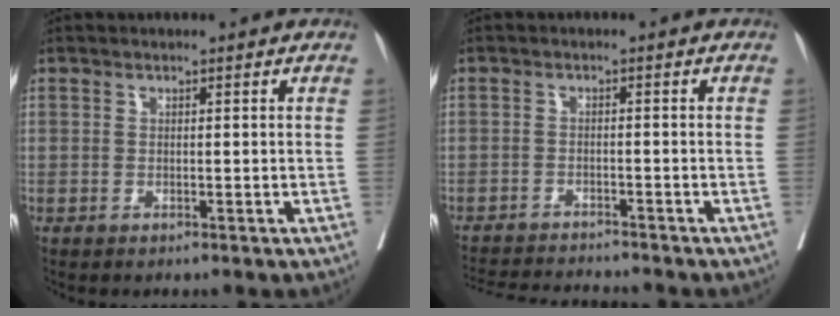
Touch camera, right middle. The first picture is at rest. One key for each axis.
{"total": 8.5, "fx": -8.2, "fy": 0.0, "fz": 2.0, "tx": -0.027, "ty": -0.006, "tz": -0.129}